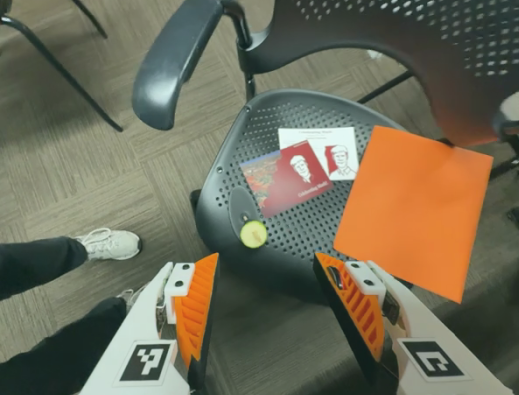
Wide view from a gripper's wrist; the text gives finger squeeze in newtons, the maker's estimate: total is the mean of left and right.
{"total": 0.5, "left": 0.7, "right": 0.4}